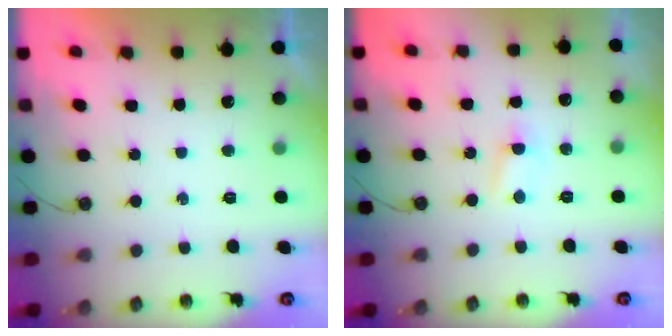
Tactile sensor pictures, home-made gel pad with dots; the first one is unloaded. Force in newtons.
{"total": 2.9, "press": 2.8, "slide": 0.4}